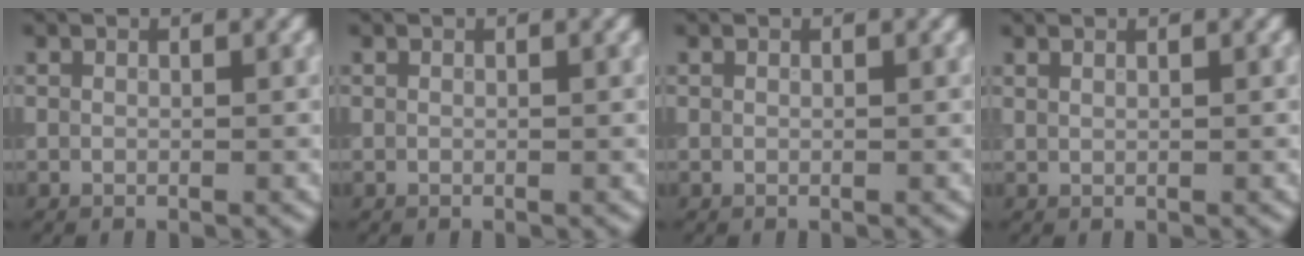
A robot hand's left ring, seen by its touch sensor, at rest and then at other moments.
{"total": 0.0}
{"total": 0.0}
{"total": 0.6, "force": [0.6, 0.2, 0.2], "torque": [-0.005, -0.001, 0.009]}